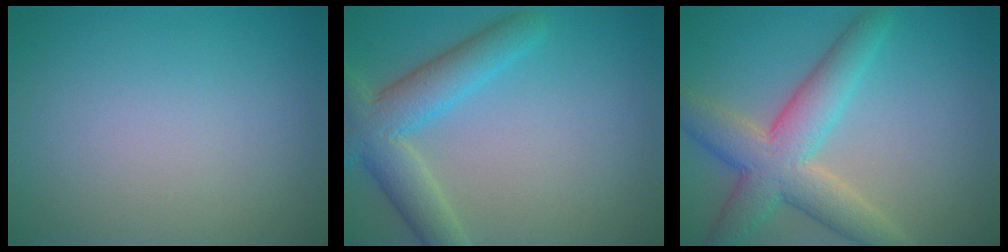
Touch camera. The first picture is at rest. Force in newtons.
{"total": 5.6, "press": 5.6, "slide": 0.2}
{"total": 6.9, "press": 6.9, "slide": 0.4}